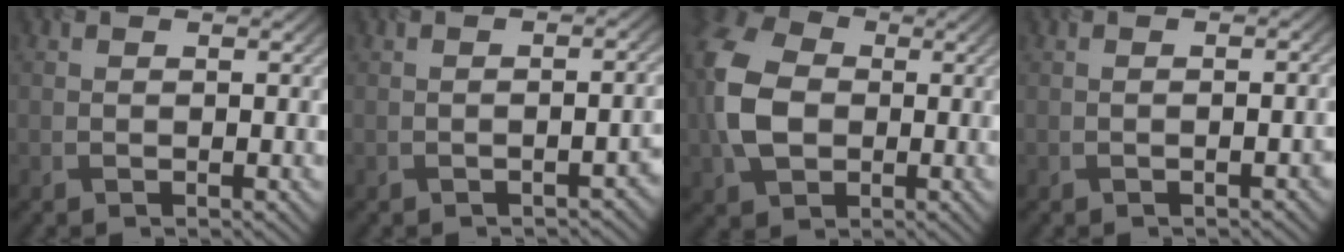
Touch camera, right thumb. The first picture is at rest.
{"total": 2.1, "force": [-1.2, 0.5, 1.7], "torque": [-0.024, 0.008, -0.017]}
{"total": 10.8, "force": [-0.3, 7.8, 7.5], "torque": [-0.209, 0.007, -0.019]}
{"total": 1.3, "force": [-0.6, 0.2, 1.1], "torque": [-0.017, 0.004, -0.010]}